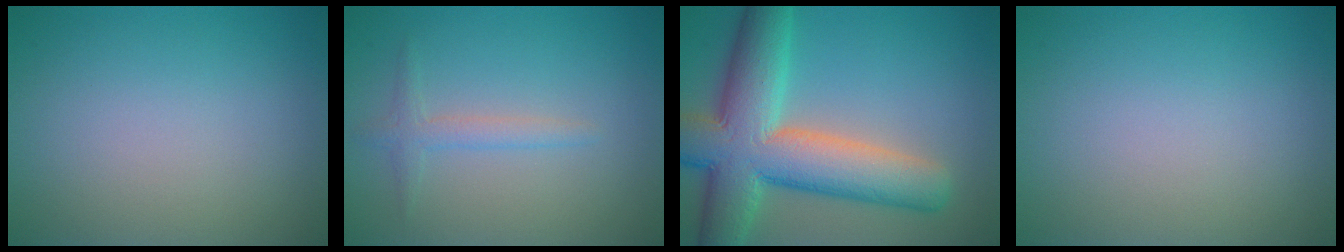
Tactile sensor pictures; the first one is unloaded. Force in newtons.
{"total": 1.7, "press": 1.7, "slide": 0.1}
{"total": 11.8, "press": 11.8, "slide": 0.7}
{"total": 0.0}